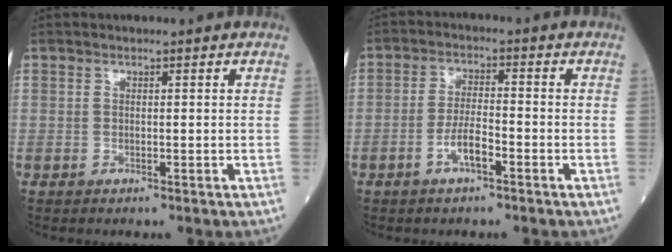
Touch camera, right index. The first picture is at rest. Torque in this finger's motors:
{"motor_torque": [0.16, -0.15, 0.07, 0.02]}